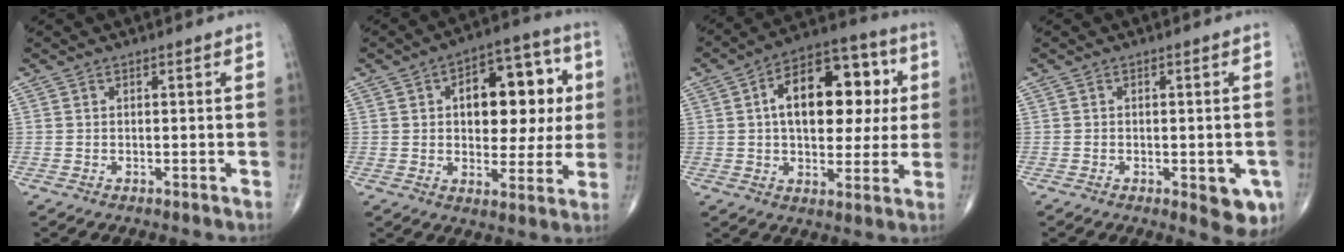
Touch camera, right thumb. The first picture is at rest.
{"total": 16.6, "force": [3.0, 9.5, 13.3], "torque": [-0.135, 0.015, 0.042]}
{"total": 18.8, "force": [3.4, 10.8, 15.0], "torque": [-0.187, 0.021, 0.047]}
{"total": 6.2, "force": [-2.1, 2.6, 5.3], "torque": [-0.041, -0.004, -0.019]}